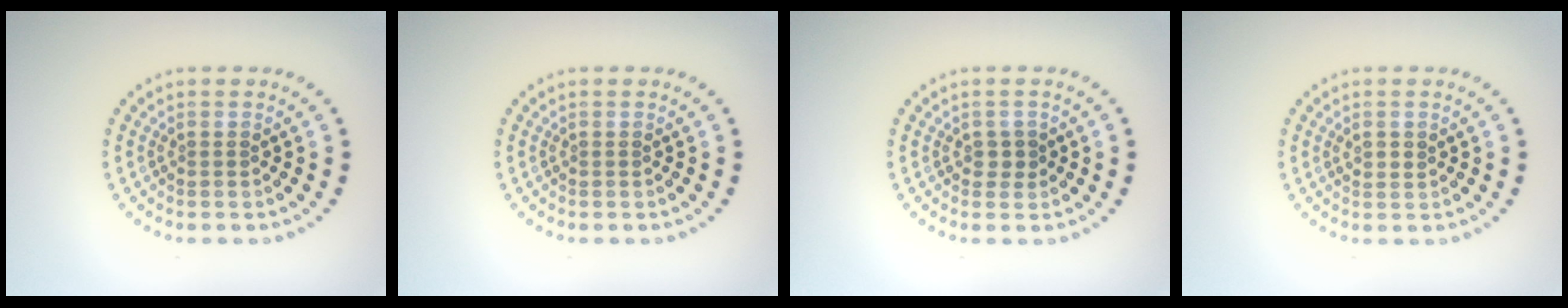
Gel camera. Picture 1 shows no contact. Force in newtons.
{"total": 0.0}
{"total": 1.2, "press": 1.1, "slide": 0.4}
{"total": 1.0, "press": 1.0, "slide": 0.3}